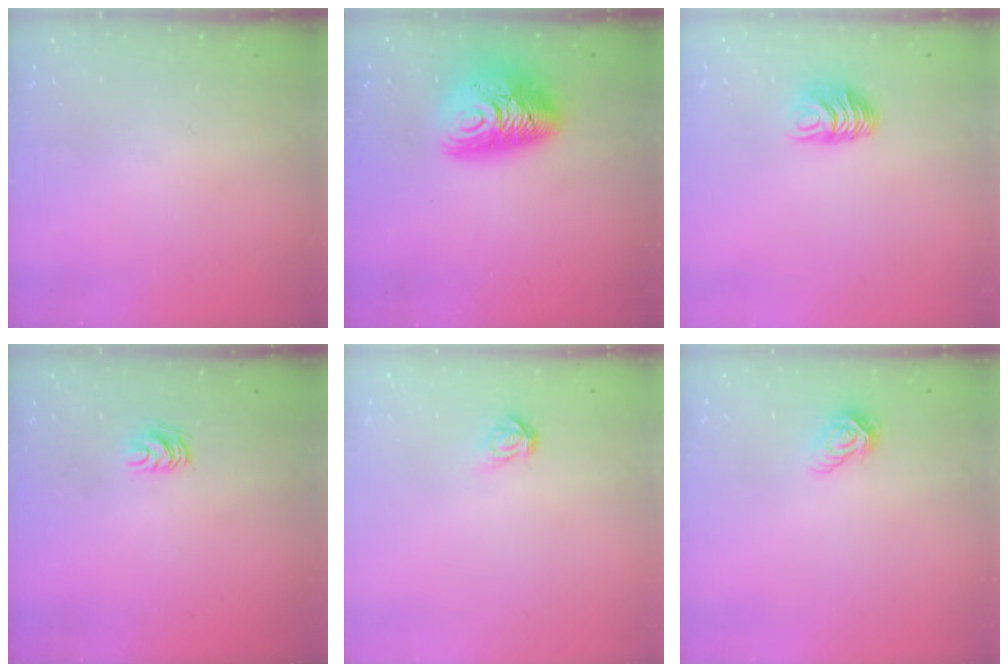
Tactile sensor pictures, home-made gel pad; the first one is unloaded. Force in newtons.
{"total": 15.7, "press": 15.6, "slide": 1.7}
{"total": 7.1, "press": 7.1, "slide": 0.5}
{"total": 5.3, "press": 5.3, "slide": 0.5}
{"total": 3.6, "press": 3.6, "slide": 0.2}
{"total": 8.0, "press": 7.9, "slide": 1.2}